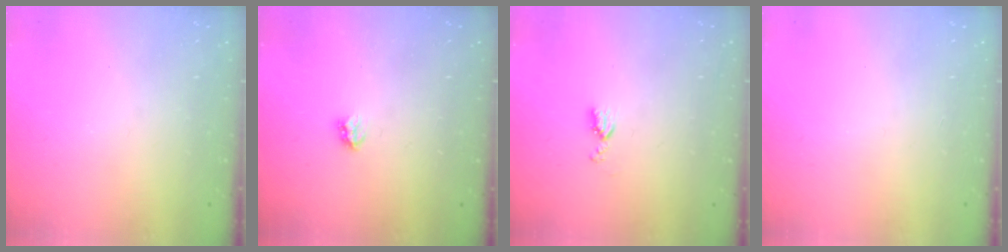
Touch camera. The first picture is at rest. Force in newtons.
{"total": 2.8, "press": 2.8, "slide": 0.5}
{"total": 4.5, "press": 4.5, "slide": 0.6}
{"total": 0.0}